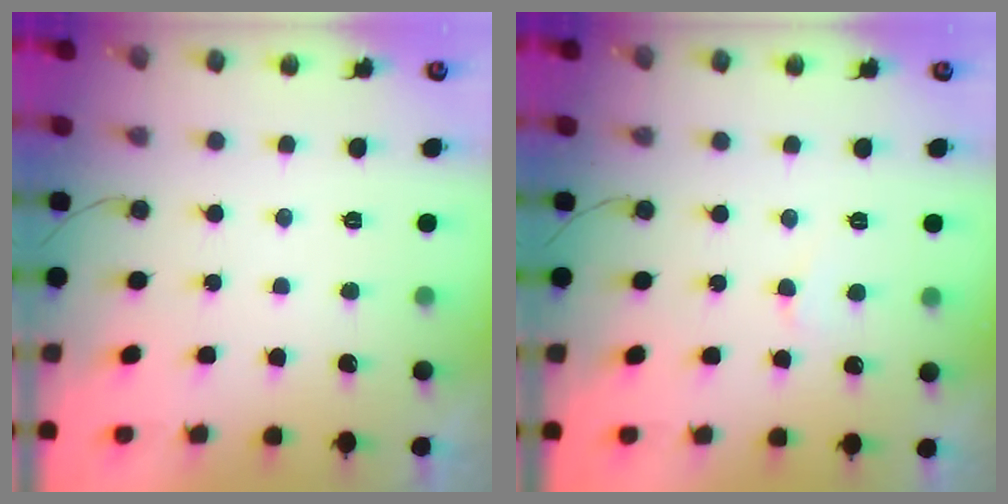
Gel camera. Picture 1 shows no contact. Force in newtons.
{"total": 3.5, "press": 3.4, "slide": 0.4}